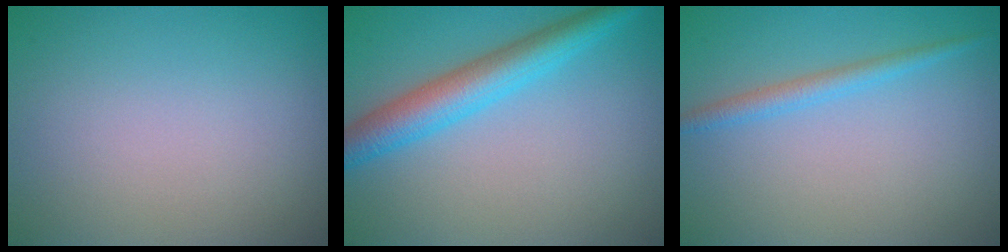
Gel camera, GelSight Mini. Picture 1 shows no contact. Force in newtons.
{"total": 5.0, "press": 5.0, "slide": 0.1}
{"total": 1.8, "press": 1.8, "slide": 0.1}